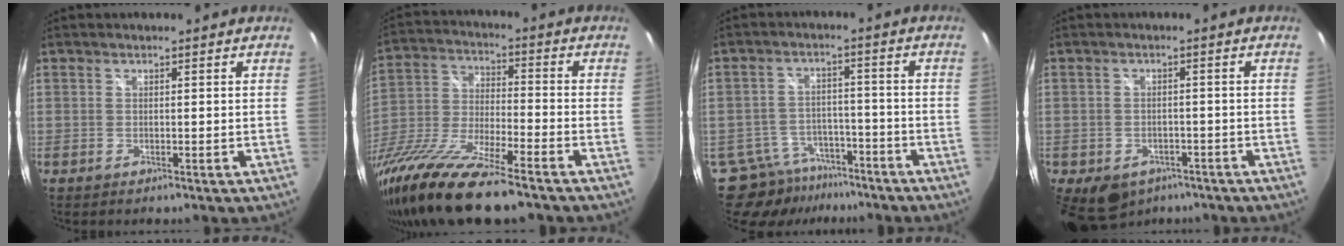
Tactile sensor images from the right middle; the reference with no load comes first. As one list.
[{"total": 21.6, "force": [-16.2, 3.4, 13.9], "torque": [-0.281, -0.052, -0.296]}, {"total": 10.9, "force": [-8.6, 6.0, 2.8], "torque": [-0.073, 0.011, -0.120]}, {"total": 10.3, "force": [-6.1, 7.1, 4.3], "torque": [-0.094, 0.002, -0.075]}]